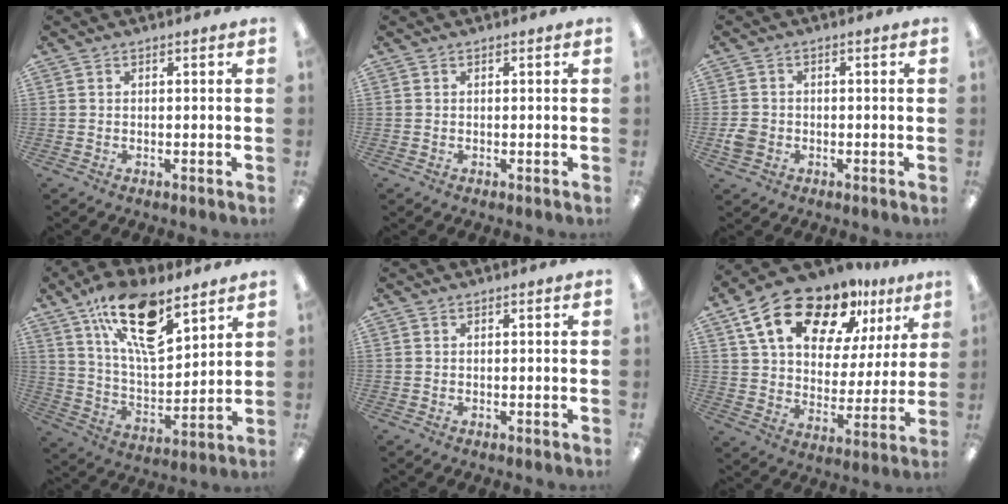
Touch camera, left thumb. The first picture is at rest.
{"total": 0.0}
{"total": 3.7, "force": [-1.1, 3.2, 1.5], "torque": [-0.016, 0.004, -0.021]}
{"total": 19.9, "force": [12.5, 8.0, 13.2], "torque": [-0.229, -0.062, 0.213]}
{"total": 0.0}
{"total": 20.1, "force": [13.3, 9.8, 11.4], "torque": [-0.193, -0.070, 0.230]}